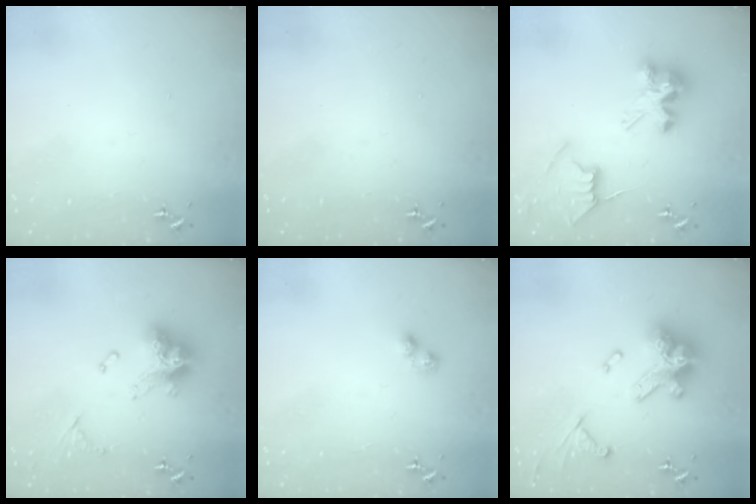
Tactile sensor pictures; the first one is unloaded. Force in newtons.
{"total": 0.0}
{"total": 9.8, "press": 9.7, "slide": 0.9}
{"total": 15.3, "press": 15.2, "slide": 1.7}
{"total": 2.6, "press": 2.5, "slide": 0.4}
{"total": 19.3, "press": 19.2, "slide": 2.0}